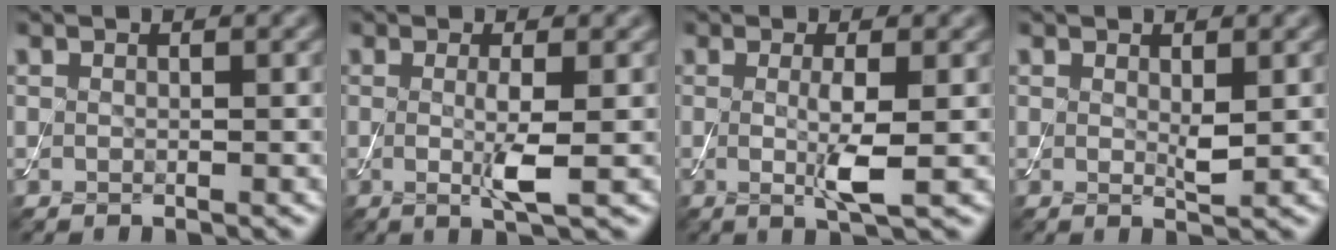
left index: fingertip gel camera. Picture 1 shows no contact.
{"total": 2.7, "force": [-0.2, 0.3, 2.7], "torque": [-0.057, -0.009, -0.002]}
{"total": 3.1, "force": [-0.2, 0.4, 3.1], "torque": [-0.064, -0.009, -0.001]}
{"total": 1.2, "force": [0.4, 0.3, 1.1], "torque": [-0.023, -0.005, 0.008]}